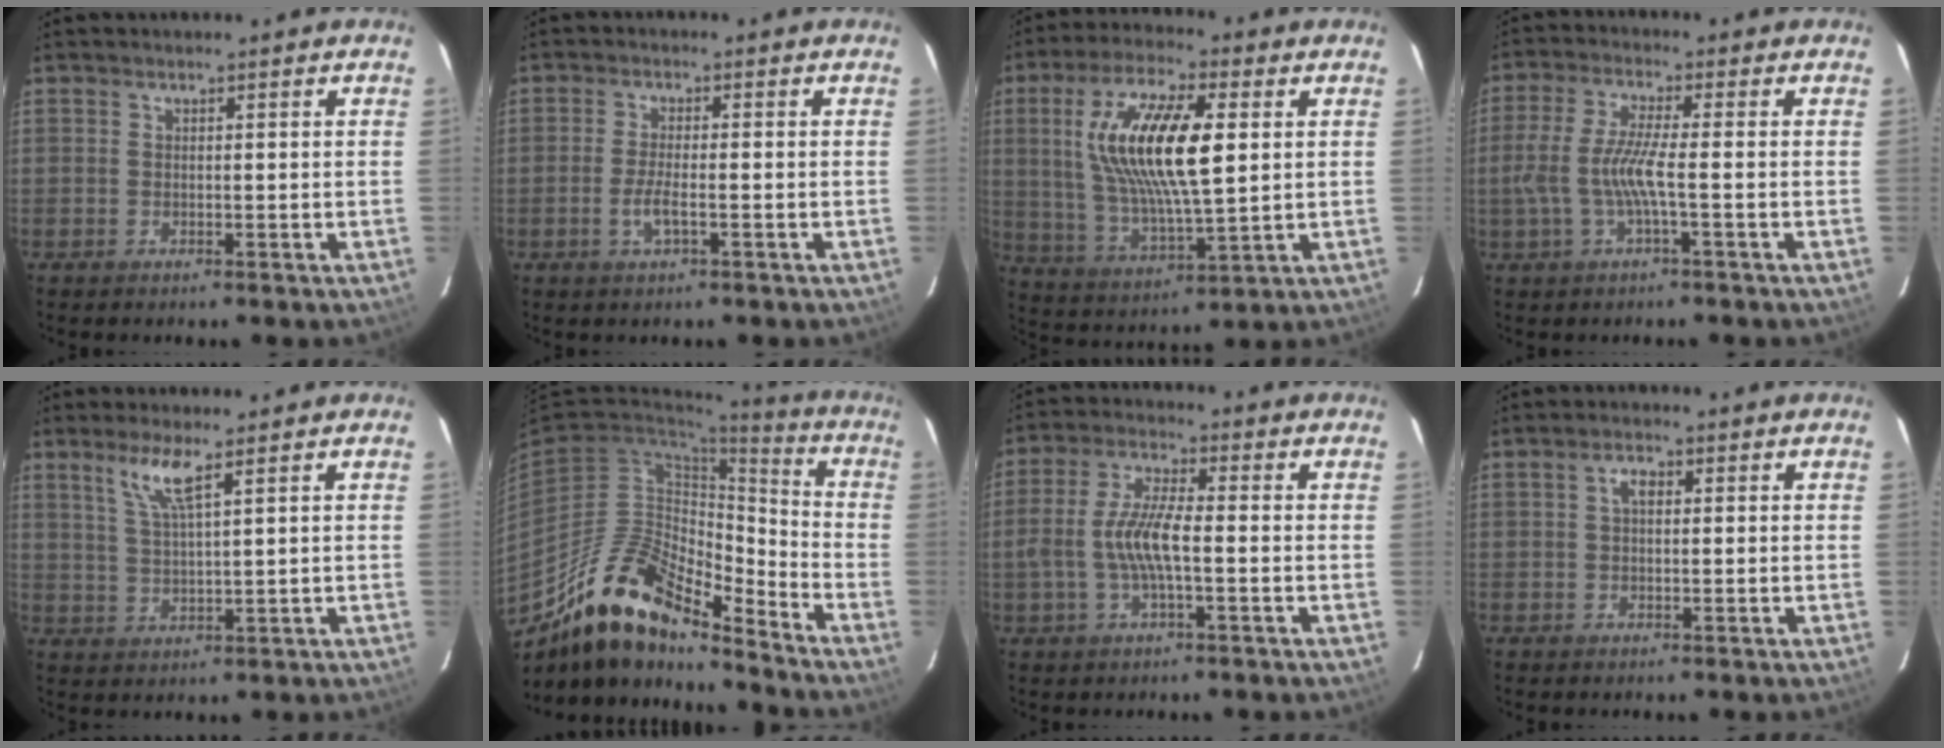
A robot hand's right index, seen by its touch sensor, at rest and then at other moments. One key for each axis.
{"total": 3.7, "fx": -1.4, "fy": 0.7, "fz": 3.3, "tx": -0.070, "ty": -0.006, "tz": -0.028}
{"total": 17.9, "fx": 3.8, "fy": 5.6, "fz": 16.5, "tx": -0.319, "ty": 0.007, "tz": 0.077}
{"total": 7.3, "fx": -1.7, "fy": 0.3, "fz": 7.1, "tx": -0.155, "ty": -0.003, "tz": -0.029}
{"total": 5.1, "fx": 3.1, "fy": 0.0, "fz": 4.0, "tx": -0.084, "ty": -0.004, "tz": 0.064}
{"total": 18.9, "fx": -14.9, "fy": 6.0, "fz": 9.9, "tx": -0.181, "ty": 0.008, "tz": -0.275}
{"total": 8.4, "fx": -1.6, "fy": 2.1, "fz": 8.0, "tx": -0.167, "ty": 0.005, "tz": -0.032}
{"total": 2.1, "fx": 0.3, "fy": 1.2, "fz": 1.7, "tx": -0.032, "ty": 0.009, "tz": 0.005}